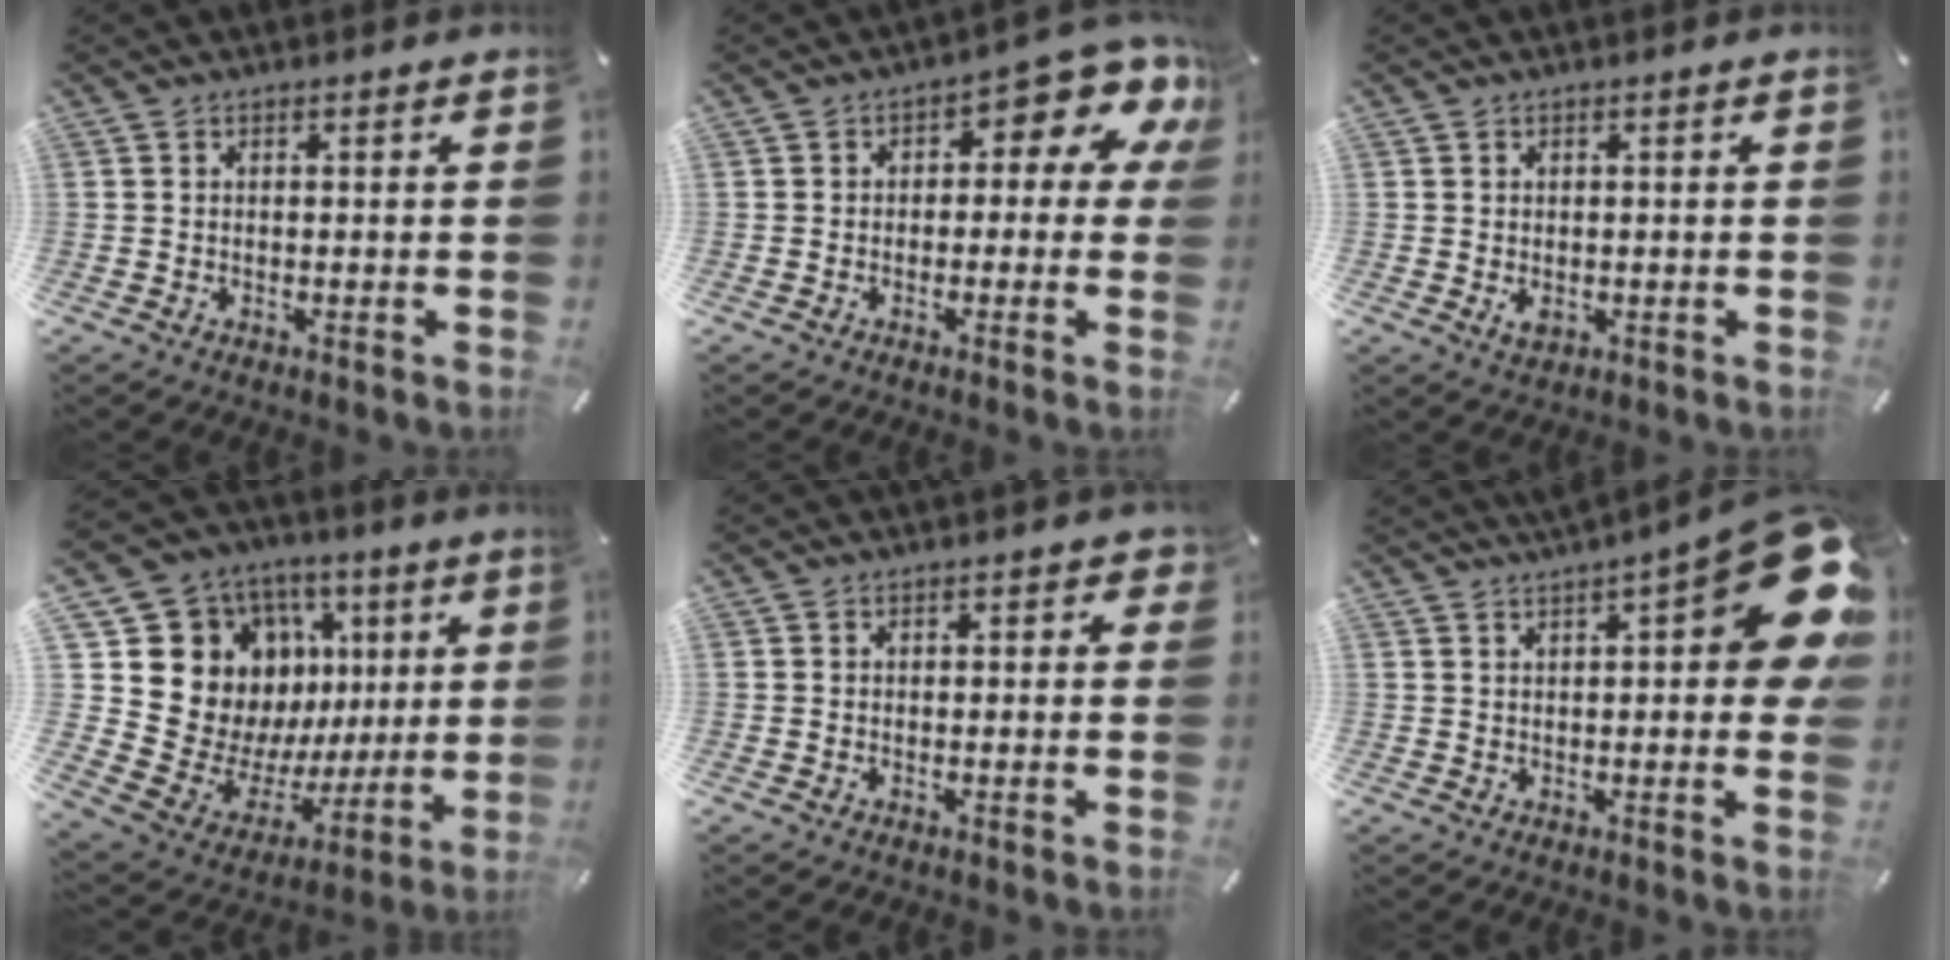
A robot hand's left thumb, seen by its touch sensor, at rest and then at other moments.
{"total": 8.6, "force": [2.9, 4.0, 7.1], "torque": [-0.088, -0.026, 0.043]}
{"total": 2.1, "force": [-0.2, 1.7, 1.2], "torque": [-0.020, -0.004, -0.007]}
{"total": 17.3, "force": [5.2, 15.5, 5.8], "torque": [-0.078, -0.069, 0.135]}
{"total": 1.3, "force": [0.2, 1.0, 0.8], "torque": [0.000, 0.000, -0.001]}
{"total": 17.5, "force": [7.4, 5.3, 15.0], "torque": [-0.198, -0.038, 0.118]}